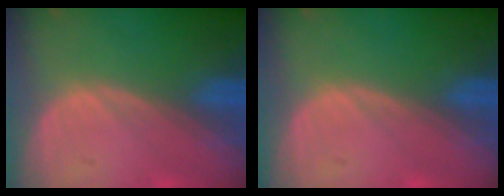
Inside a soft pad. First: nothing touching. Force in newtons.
{"total": 0.0}